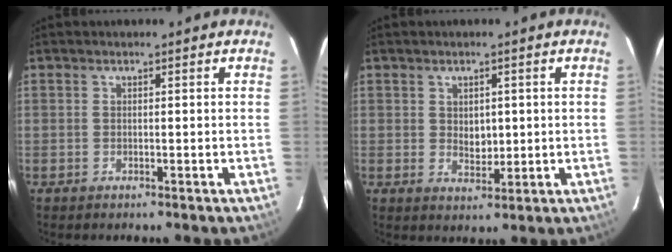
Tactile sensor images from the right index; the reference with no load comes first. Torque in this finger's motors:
{"motor_torque": [0.09, 0.12, 0.15, 0.01]}